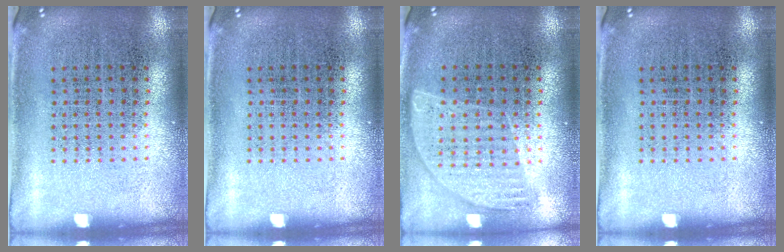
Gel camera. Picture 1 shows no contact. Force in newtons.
{"total": 0.0}
{"total": 0.8, "press": 0.8, "slide": 0.3}
{"total": 0.0}